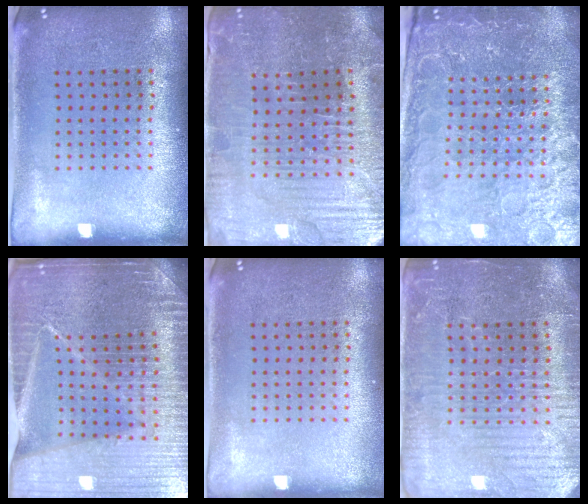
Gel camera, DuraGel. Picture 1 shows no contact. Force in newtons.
{"total": 3.6, "press": 3.6, "slide": 0.4}
{"total": 5.1, "press": 4.7, "slide": 1.9}
{"total": 5.7, "press": 5.1, "slide": 2.4}
{"total": 0.0}
{"total": 4.2, "press": 3.9, "slide": 1.4}